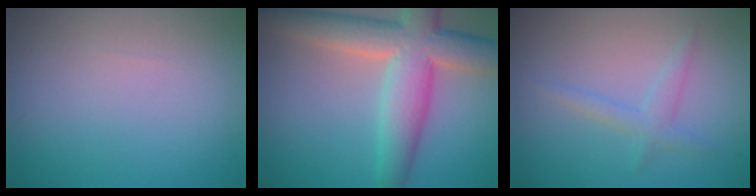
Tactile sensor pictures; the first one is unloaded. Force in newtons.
{"total": 8.0, "press": 8.0, "slide": 0.4}
{"total": 1.6, "press": 1.6, "slide": 0.1}